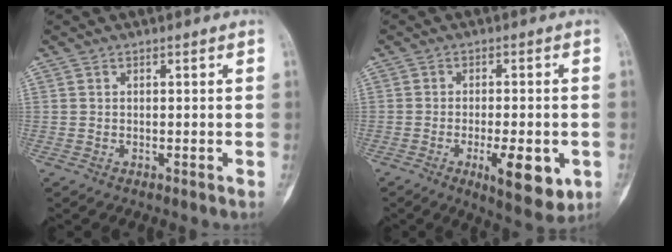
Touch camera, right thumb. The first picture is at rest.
{"total": 10.5, "force": [-3.5, 3.7, 9.2], "torque": [-0.120, -0.008, -0.044]}